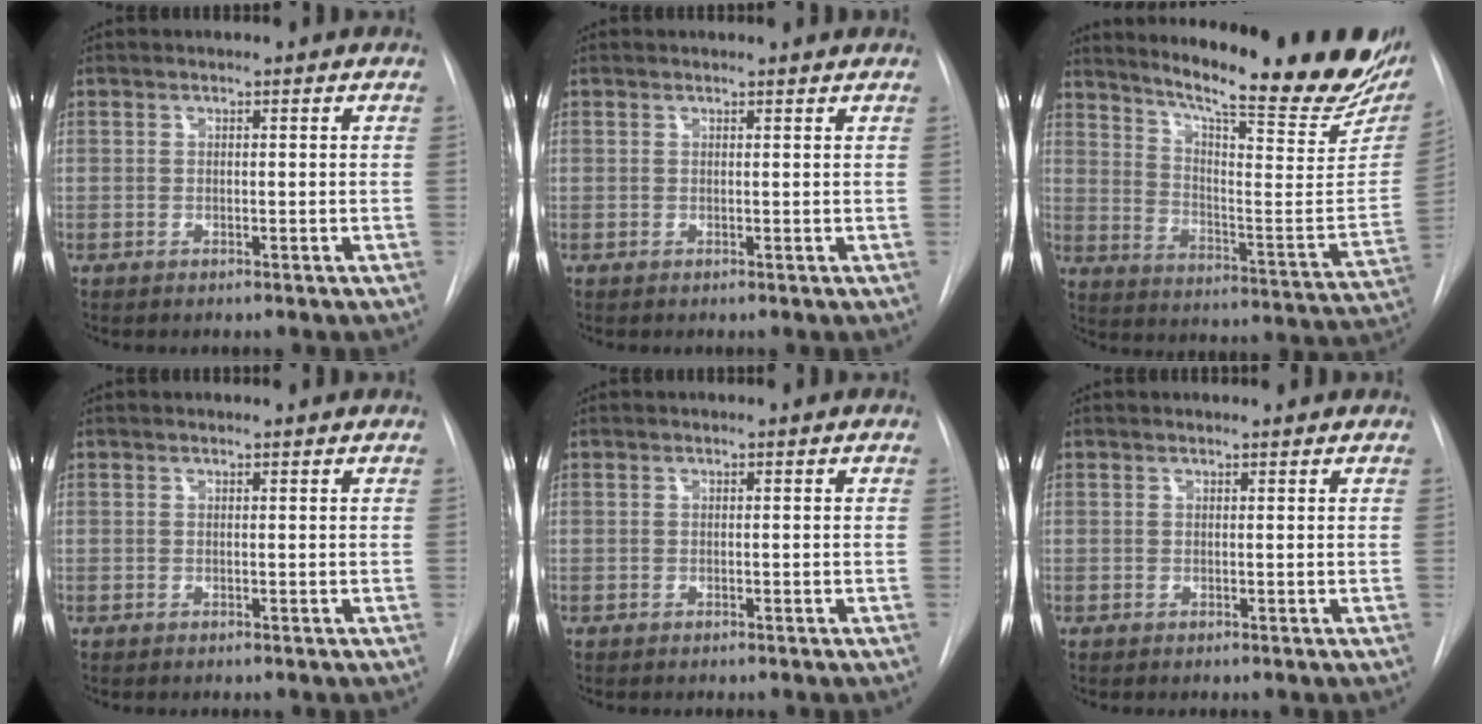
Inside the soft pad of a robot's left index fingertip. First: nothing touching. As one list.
[{"total": 1.4, "force": [1.4, -0.1, 0.1], "torque": [-0.008, -0.001, 0.012]}, {"total": 27.3, "force": [21.8, 3.1, 16.2], "torque": [-0.243, -0.086, 0.282]}, {"total": 0.6, "force": [0.6, -0.1, 0.1], "torque": [-0.008, 0.000, 0.006]}, {"total": 0.0}, {"total": 1.6, "force": [1.5, 0.1, 0.2], "torque": [-0.009, 0.005, 0.014]}]